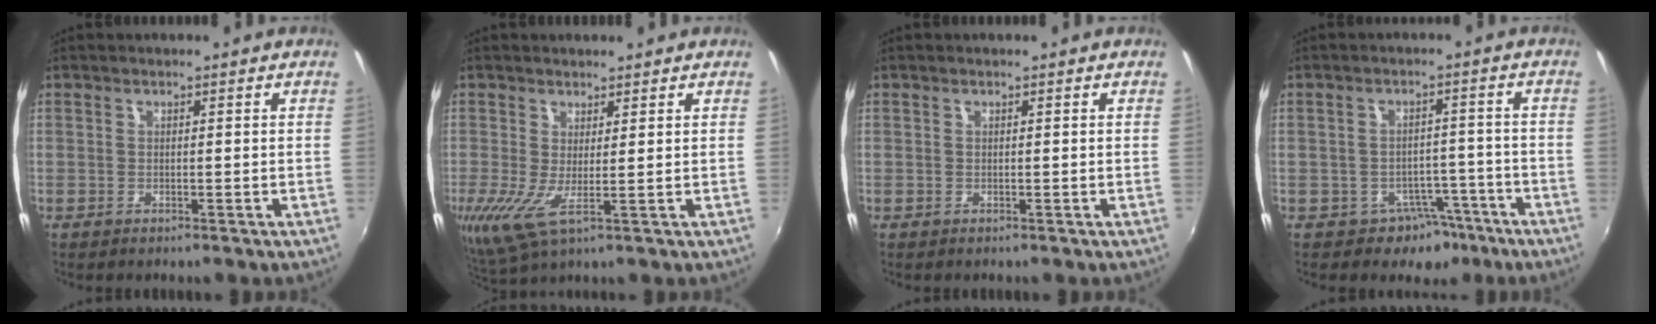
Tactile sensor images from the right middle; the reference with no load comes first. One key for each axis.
{"total": 4.9, "fx": 0.7, "fy": 0.7, "fz": 4.8, "tx": -0.095, "ty": -0.017, "tz": 0.008}
{"total": 0.0}
{"total": 6.3, "fx": -4.2, "fy": 4.5, "fz": 1.4, "tx": -0.029, "ty": 0.023, "tz": -0.044}